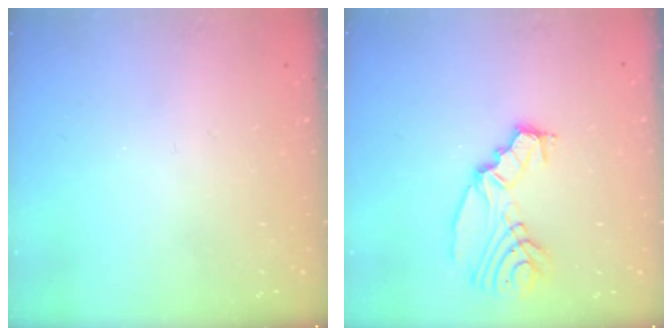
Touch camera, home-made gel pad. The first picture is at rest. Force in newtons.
{"total": 10.3, "press": 9.9, "slide": 2.8}